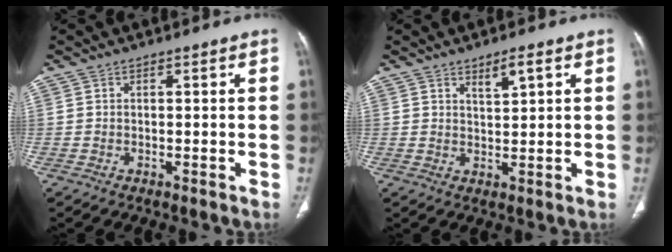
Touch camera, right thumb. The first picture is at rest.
{"total": 3.3, "force": [1.9, 1.0, 2.6], "torque": [-0.040, -0.012, 0.034]}